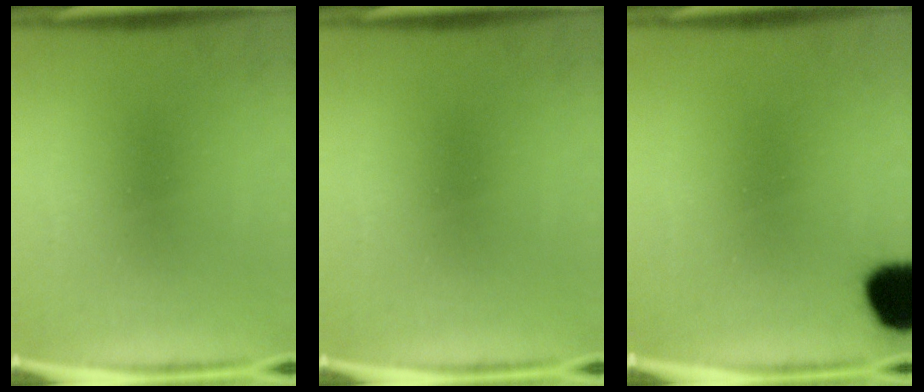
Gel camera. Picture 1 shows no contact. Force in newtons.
{"total": 0.0}
{"total": 11.6}